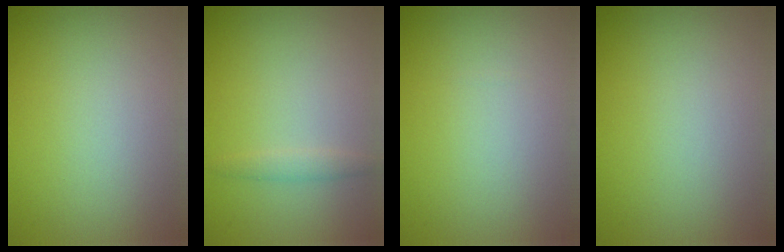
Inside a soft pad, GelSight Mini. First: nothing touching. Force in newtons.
{"total": 1.1, "press": 1.1, "slide": 0.0}
{"total": 0.0}
{"total": 0.0}